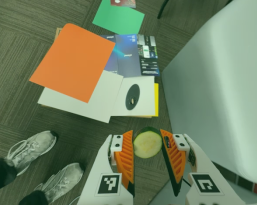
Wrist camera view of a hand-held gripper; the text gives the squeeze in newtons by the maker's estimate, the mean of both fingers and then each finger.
{"total": 10.4, "left": 11.4, "right": 9.4}